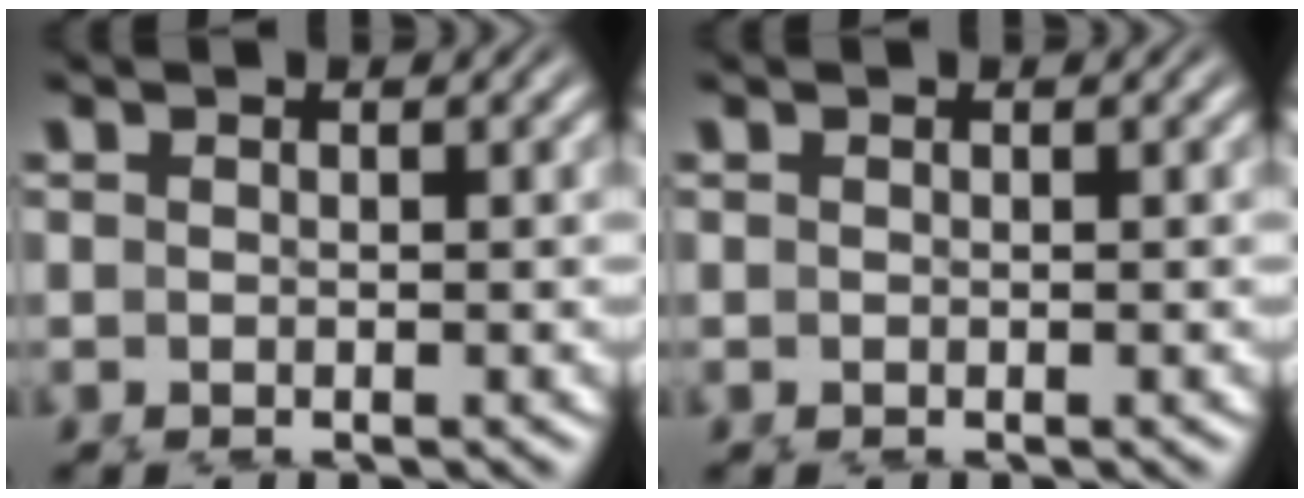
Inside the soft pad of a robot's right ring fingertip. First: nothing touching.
{"total": 0.0}